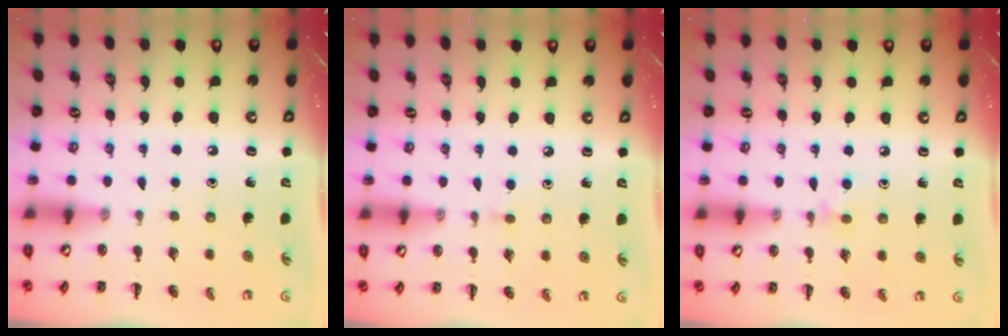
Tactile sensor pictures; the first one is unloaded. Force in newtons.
{"total": 3.2, "press": 3.0, "slide": 1.2}
{"total": 4.6, "press": 4.3, "slide": 1.6}